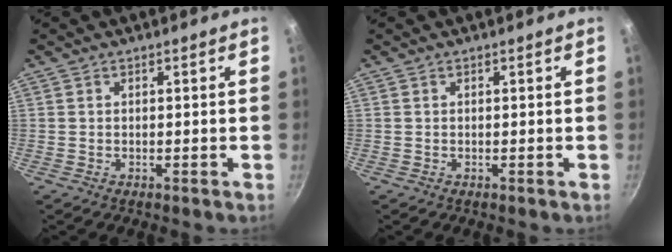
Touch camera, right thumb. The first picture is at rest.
{"total": 0.0}